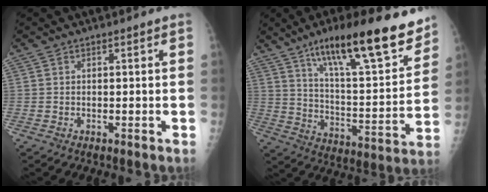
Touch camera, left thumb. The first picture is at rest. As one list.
[{"total": 24.2, "force": [15.8, 6.0, 17.3], "torque": [-0.237, -0.059, 0.252]}]